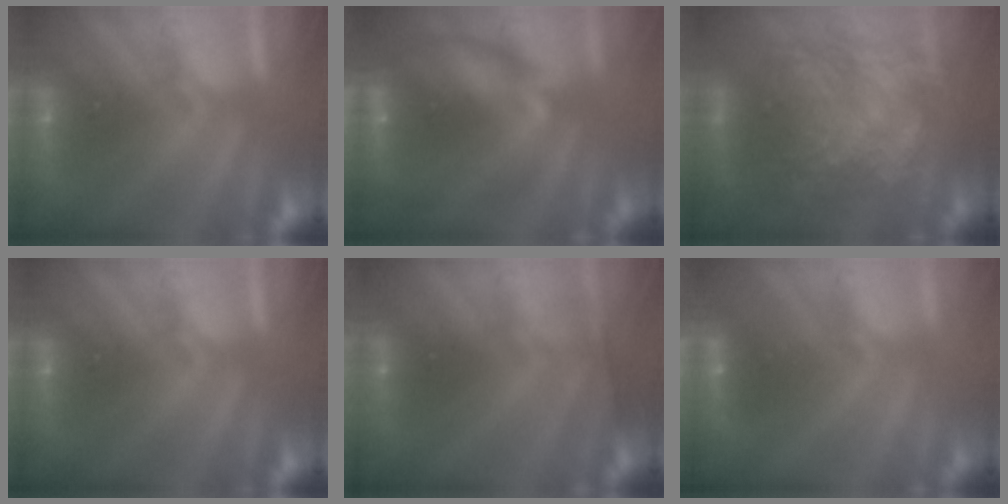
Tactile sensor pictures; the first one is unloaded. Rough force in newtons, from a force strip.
{"total": 6.9}
{"total": 9.3}
{"total": 0.0}
{"total": 2.3}
{"total": 1.8}